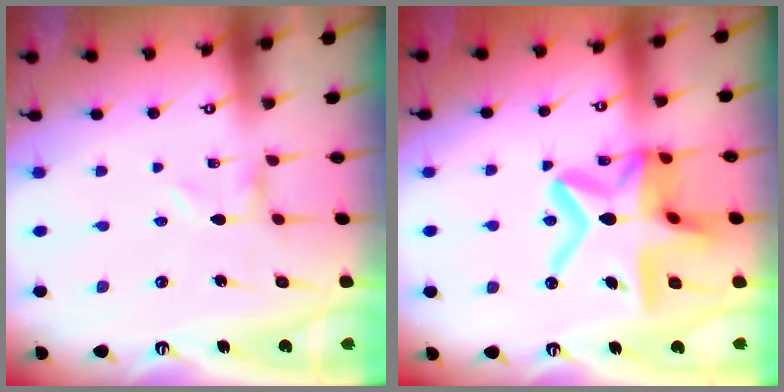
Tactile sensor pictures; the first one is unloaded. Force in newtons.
{"total": 22.5, "press": 22.4, "slide": 1.9}